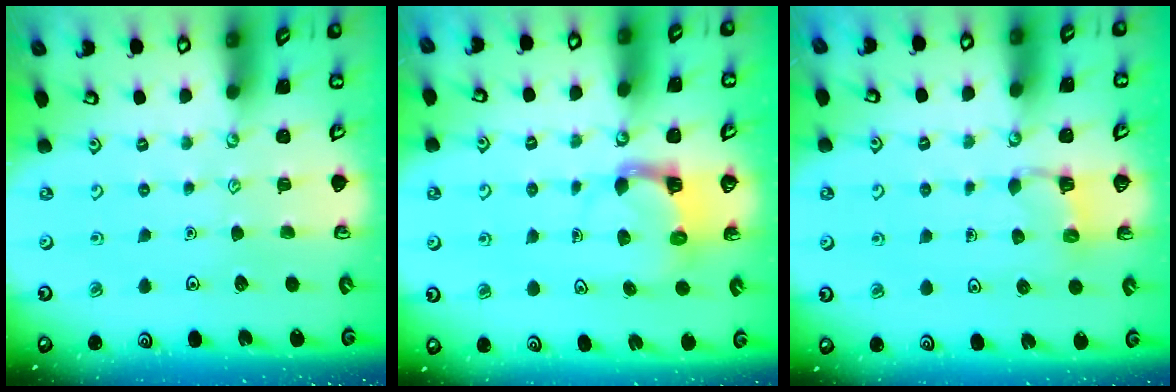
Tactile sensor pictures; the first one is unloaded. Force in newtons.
{"total": 4.2, "press": 4.2, "slide": 0.4}
{"total": 3.0, "press": 3.0, "slide": 0.6}